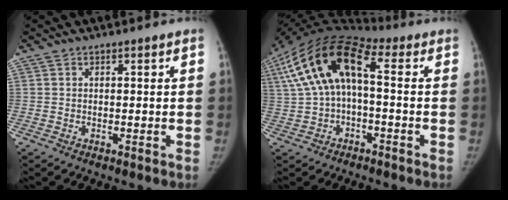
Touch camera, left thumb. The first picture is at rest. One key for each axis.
{"total": 16.1, "fx": 1.8, "fy": 8.4, "fz": 13.7, "tx": -0.270, "ty": 0.050, "tz": 0.023}